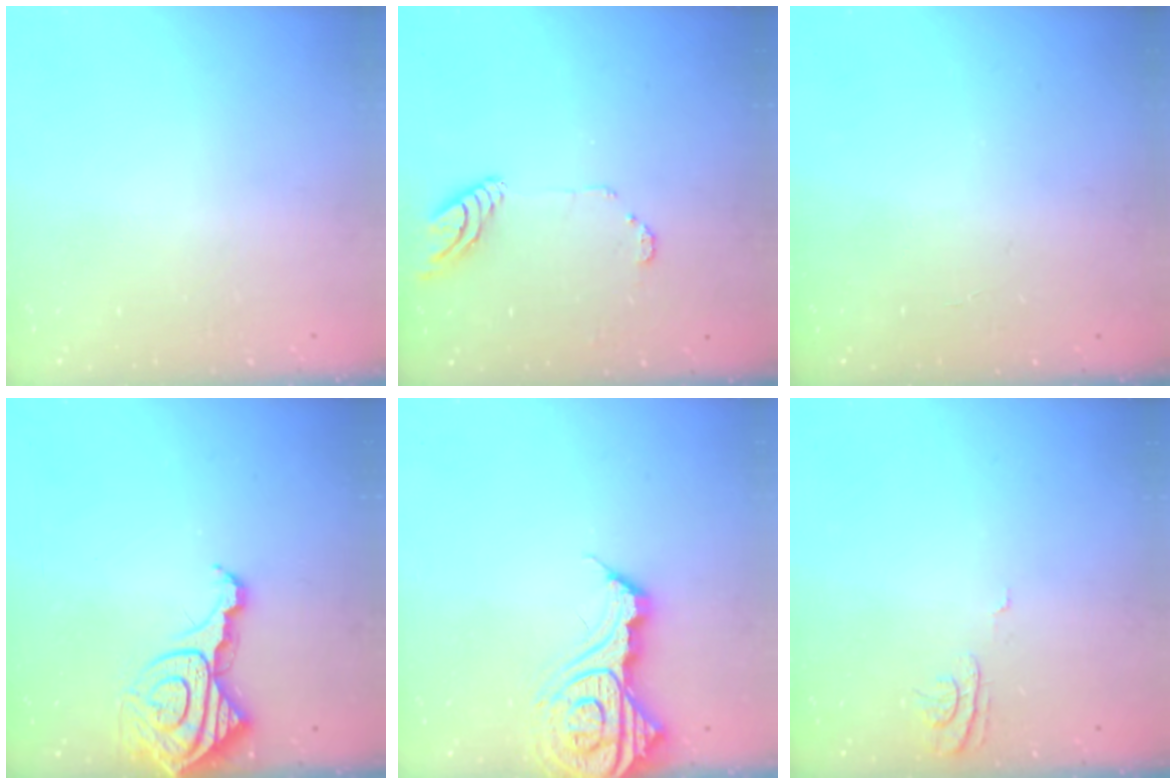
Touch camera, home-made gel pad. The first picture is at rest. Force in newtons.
{"total": 9.8, "press": 9.7, "slide": 0.9}
{"total": 1.9, "press": 1.9, "slide": 0.2}
{"total": 11.7, "press": 11.7, "slide": 1.2}
{"total": 13.7, "press": 13.6, "slide": 1.4}
{"total": 6.0, "press": 6.0, "slide": 0.7}